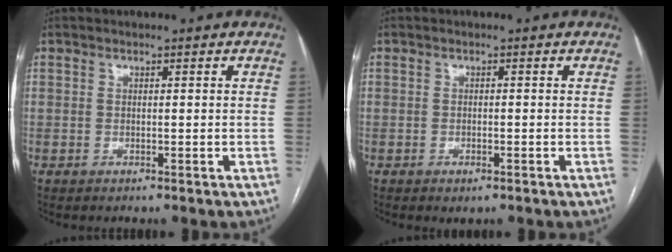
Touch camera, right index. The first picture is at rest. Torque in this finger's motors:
{"motor_torque": [0.29, -0.15, 0.07, 0.01]}